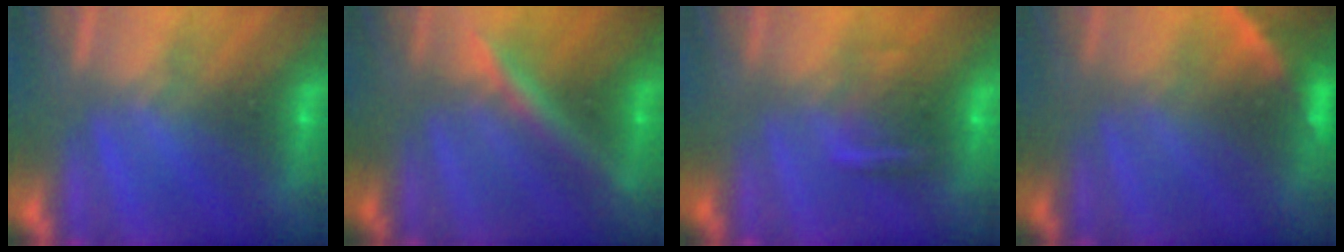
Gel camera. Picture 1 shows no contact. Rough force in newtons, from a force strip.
{"total": 2.4}
{"total": 6.4}
{"total": 2.2}